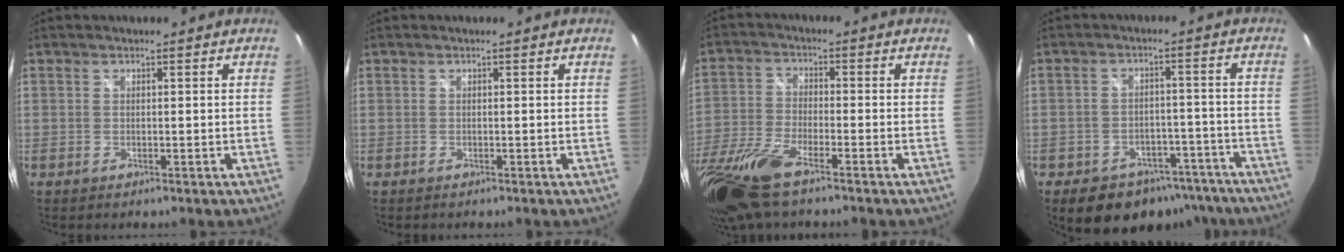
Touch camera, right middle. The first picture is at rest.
{"total": 0.0}
{"total": 14.6, "force": [-10.2, 3.8, 9.7], "torque": [-0.228, -0.037, -0.207]}
{"total": 13.9, "force": [-10.0, 8.2, 5.1], "torque": [-0.102, 0.018, -0.112]}